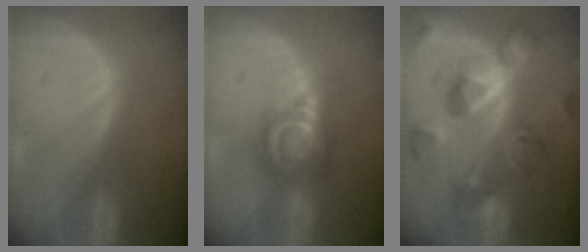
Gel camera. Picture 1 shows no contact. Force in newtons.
{"total": 6.3, "press": 6.3, "slide": 0.5}
{"total": 11.4, "press": 11.3, "slide": 1.1}